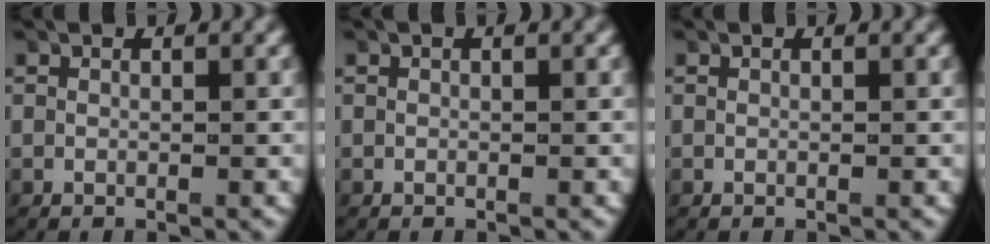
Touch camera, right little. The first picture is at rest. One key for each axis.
{"total": 0.0}
{"total": 0.0}